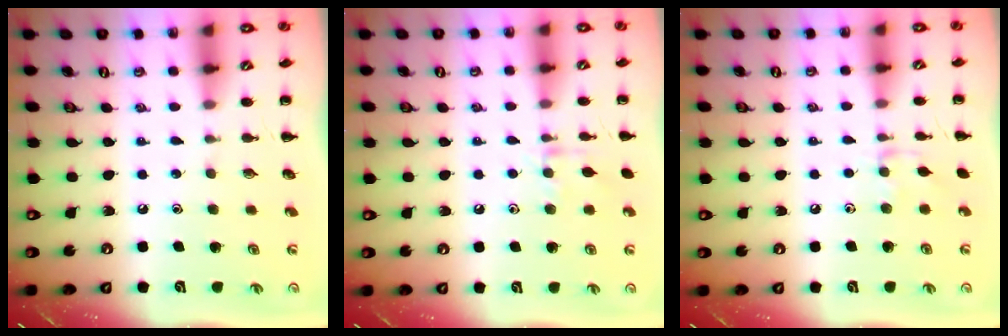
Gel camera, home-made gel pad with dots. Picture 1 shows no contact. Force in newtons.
{"total": 7.1, "press": 7.0, "slide": 1.3}
{"total": 5.3, "press": 5.2, "slide": 0.9}